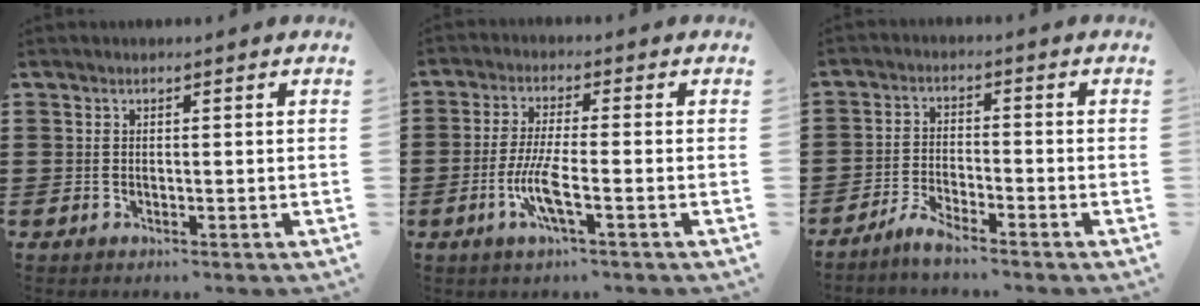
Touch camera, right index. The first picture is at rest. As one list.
[{"total": 6.4, "force": [-2.3, 1.1, 5.9], "torque": [-0.126, -0.012, -0.048]}, {"total": 3.6, "force": [-3.4, 0.2, 1.1], "torque": [-0.034, 0.004, -0.072]}]